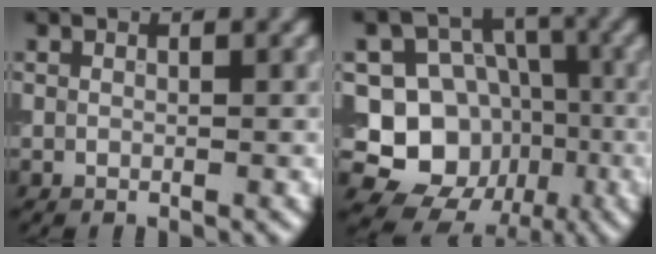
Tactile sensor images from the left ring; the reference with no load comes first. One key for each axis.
{"total": 12.1, "fx": -3.4, "fy": 10.7, "fz": 4.6, "tx": -0.075, "ty": 0.008, "tz": -0.083}